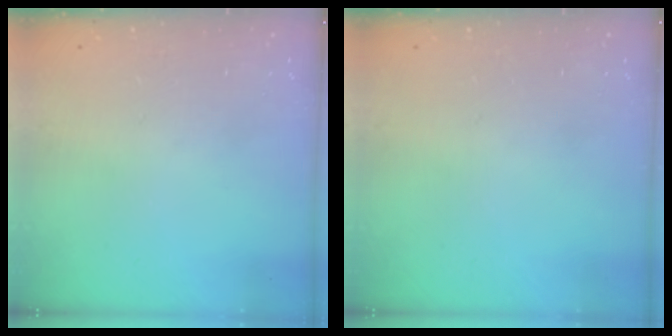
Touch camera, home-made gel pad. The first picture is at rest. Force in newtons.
{"total": 0.0}